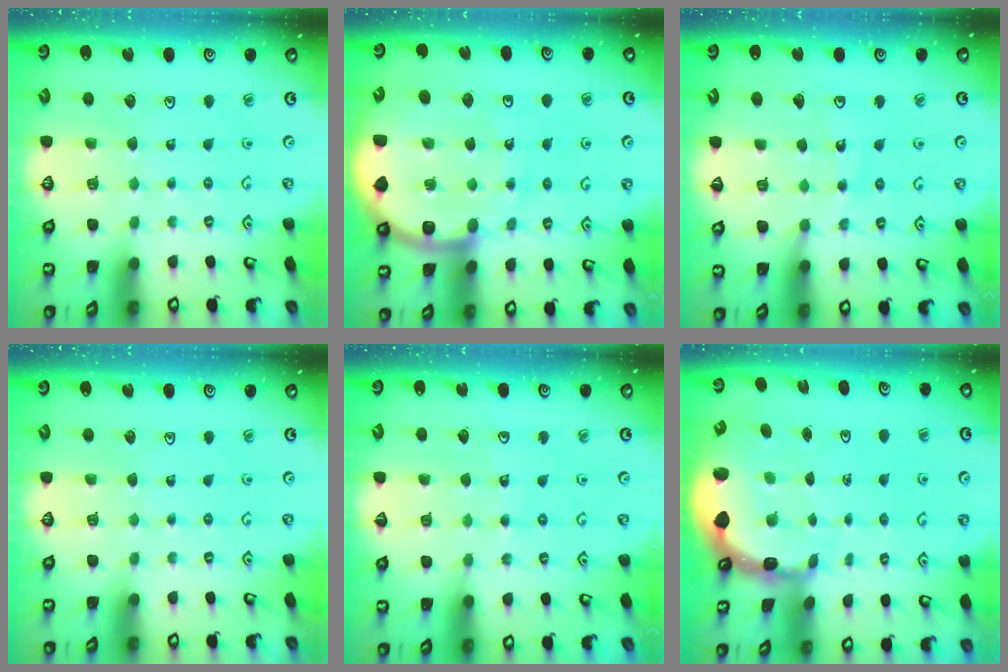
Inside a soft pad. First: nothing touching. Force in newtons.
{"total": 12.4, "press": 12.4, "slide": 1.4}
{"total": 10.3, "press": 10.3, "slide": 1.3}
{"total": 0.0}
{"total": 7.0, "press": 6.7, "slide": 2.0}
{"total": 2.2, "press": 2.0, "slide": 1.0}